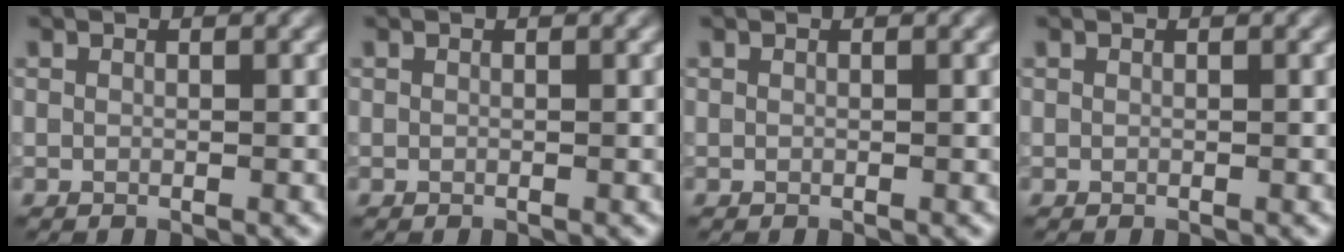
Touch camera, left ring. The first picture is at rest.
{"total": 0.0}
{"total": 0.0}
{"total": 0.0}